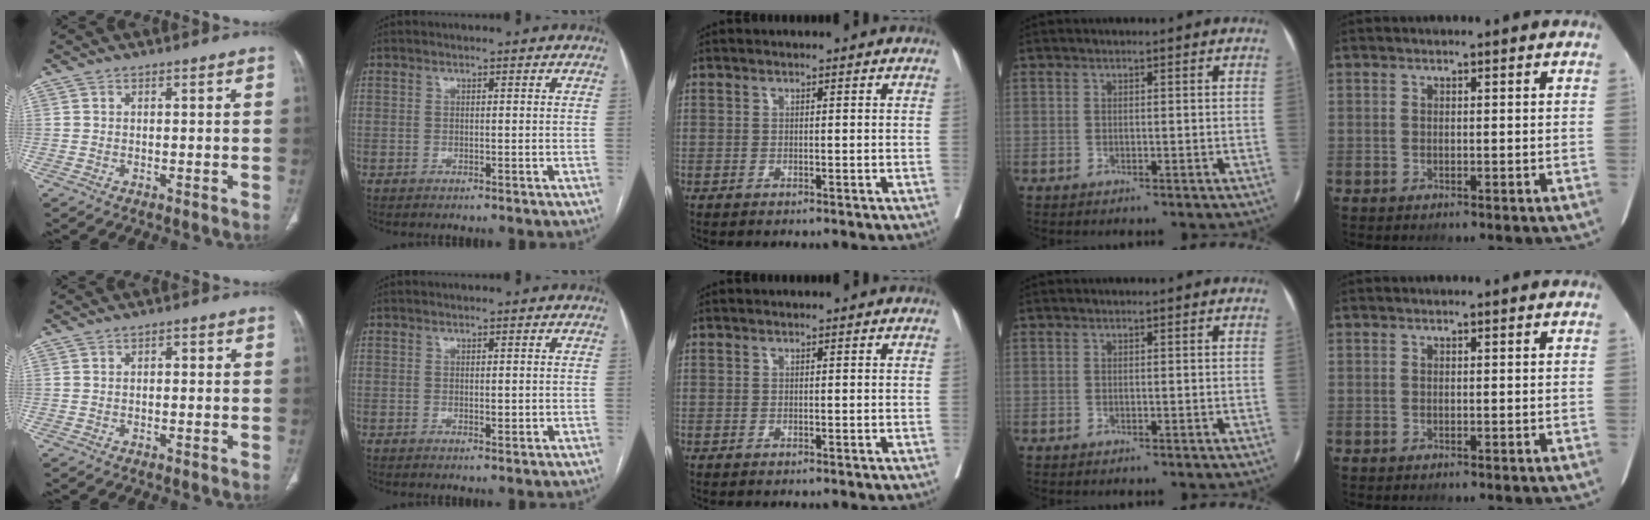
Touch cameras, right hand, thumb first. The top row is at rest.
{"thumb": {"total": 1.2, "force": [0.2, 0.8, 0.9], "torque": [-0.010, 0.005, -0.001]}, "index": {"total": 1.3, "force": [0.0, 0.5, 1.2], "torque": [-0.017, -0.004, 0.002]}}